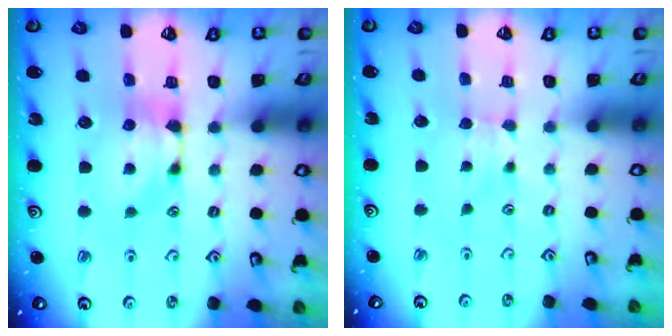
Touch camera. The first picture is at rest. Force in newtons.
{"total": 1.9, "press": 1.8, "slide": 0.4}